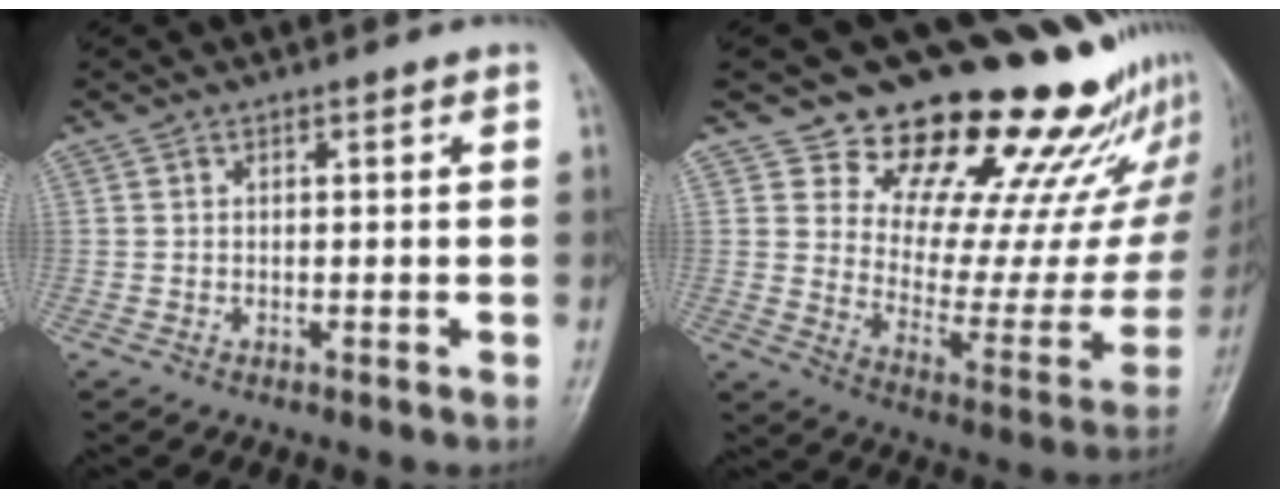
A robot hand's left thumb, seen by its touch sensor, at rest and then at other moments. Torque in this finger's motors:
{"motor_torque": [0.78, 0.46, 0.66, -2.11, 0.15]}